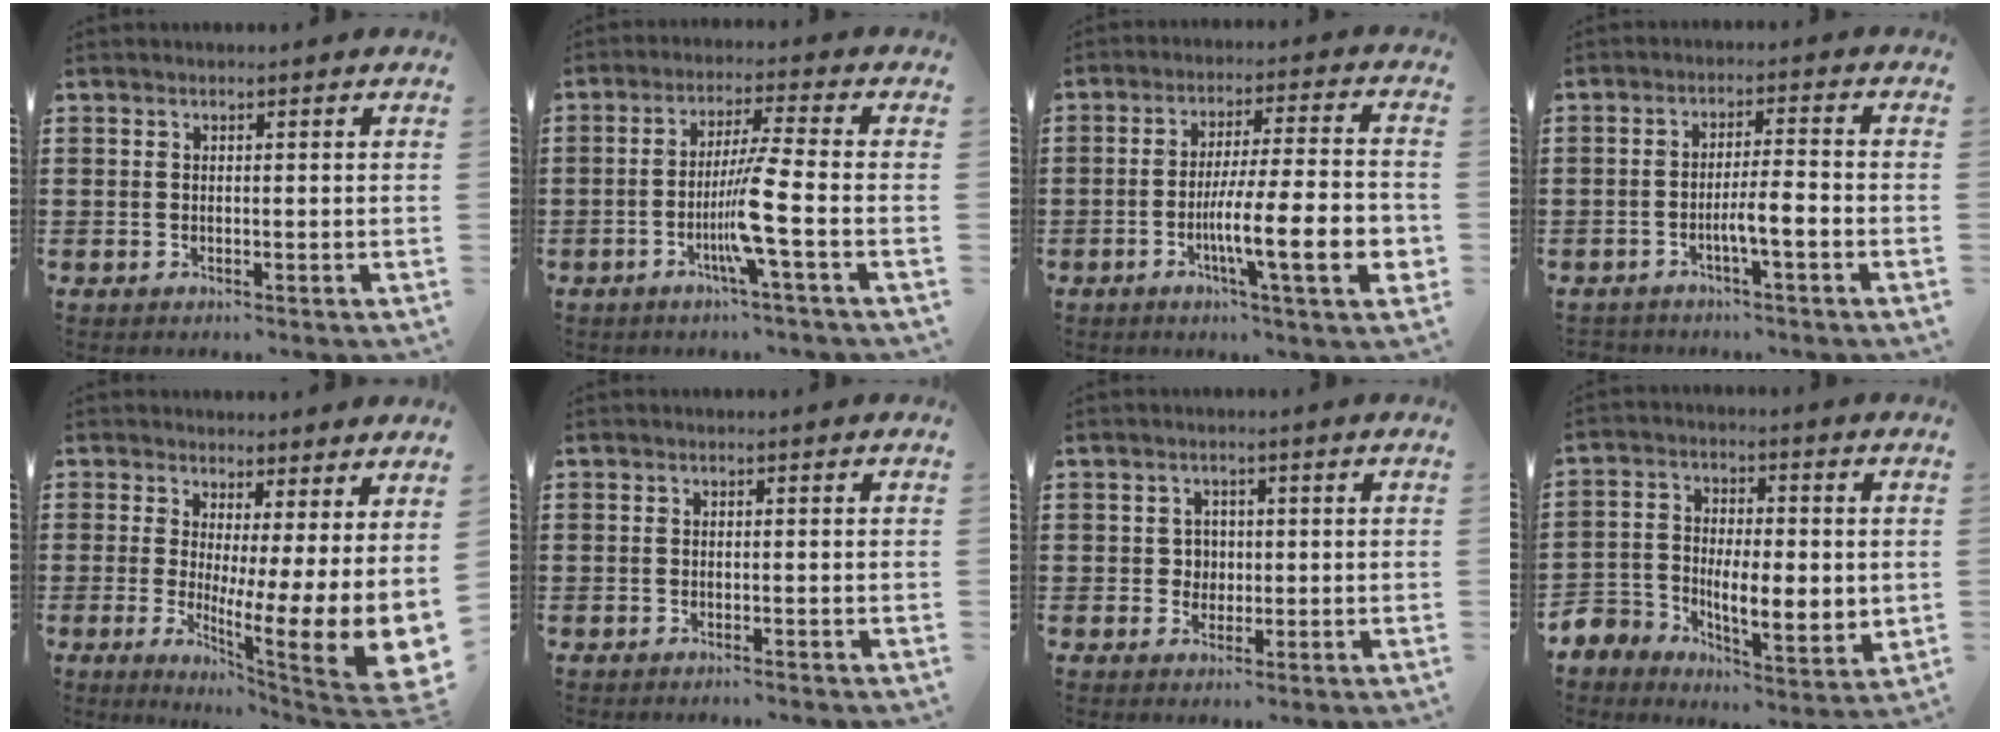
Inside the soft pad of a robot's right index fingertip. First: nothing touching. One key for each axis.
{"total": 7.0, "fx": -2.5, "fy": -1.0, "fz": 6.5, "tx": -0.125, "ty": -0.017, "tz": -0.051}
{"total": 13.4, "fx": -4.2, "fy": 2.2, "fz": 12.5, "tx": -0.225, "ty": -0.011, "tz": -0.079}
{"total": 4.0, "fx": -2.2, "fy": 0.1, "fz": 3.3, "tx": -0.058, "ty": -0.003, "tz": -0.039}
{"total": 6.4, "fx": 1.1, "fy": 1.8, "fz": 6.1, "tx": -0.081, "ty": -0.061, "tz": 0.023}
{"total": 0.6, "fx": -0.6, "fy": -0.1, "fz": 0.1, "tx": -0.004, "ty": -0.002, "tz": -0.012}
{"total": 2.3, "fx": 0.0, "fy": 2.1, "fz": 0.9, "tx": -0.024, "ty": 0.009, "tz": -0.002}
{"total": 6.7, "fx": -0.8, "fy": 4.9, "fz": 4.5, "tx": -0.098, "ty": 0.000, "tz": -0.014}